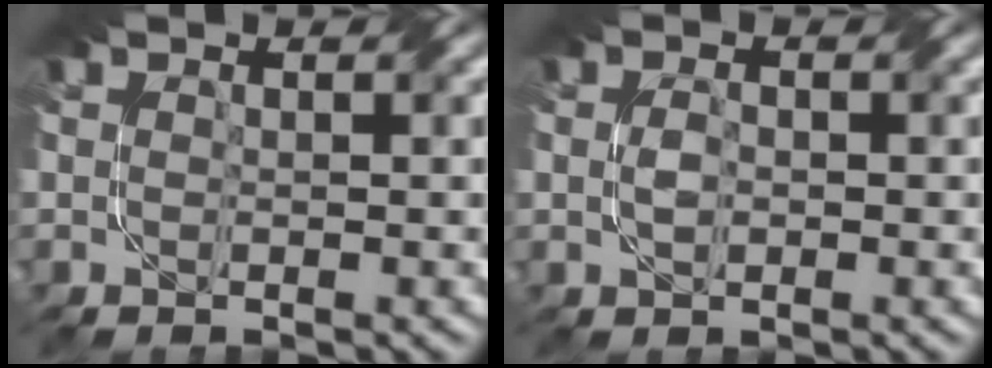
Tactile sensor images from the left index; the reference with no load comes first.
{"total": 1.3, "force": [-0.9, 0.5, 0.9], "torque": [-0.018, -0.002, -0.018]}